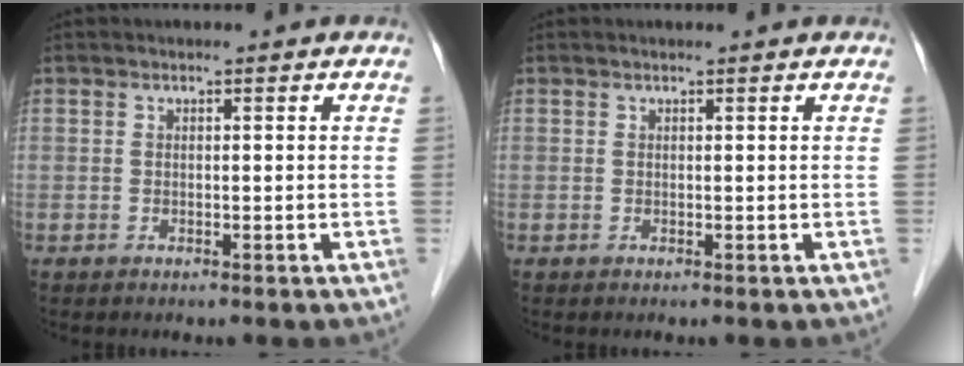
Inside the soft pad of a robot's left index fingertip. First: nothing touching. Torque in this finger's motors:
{"motor_torque": [0.30, -0.21, -0.03, -0.01]}